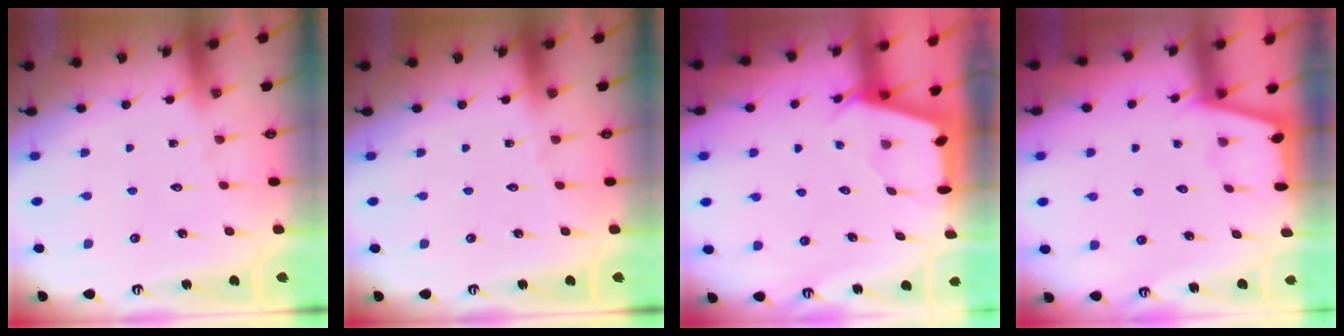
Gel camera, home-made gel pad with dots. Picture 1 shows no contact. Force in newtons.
{"total": 0.0}
{"total": 2.5, "press": 2.5, "slide": 0.3}
{"total": 1.3, "press": 1.3, "slide": 0.3}